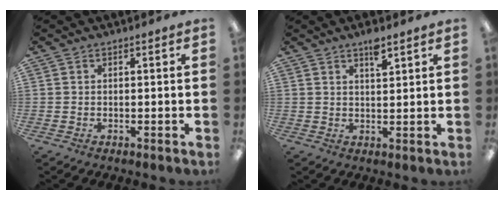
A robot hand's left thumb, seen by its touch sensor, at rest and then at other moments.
{"total": 3.9, "force": [3.1, 0.9, 2.2], "torque": [-0.035, -0.013, 0.051]}